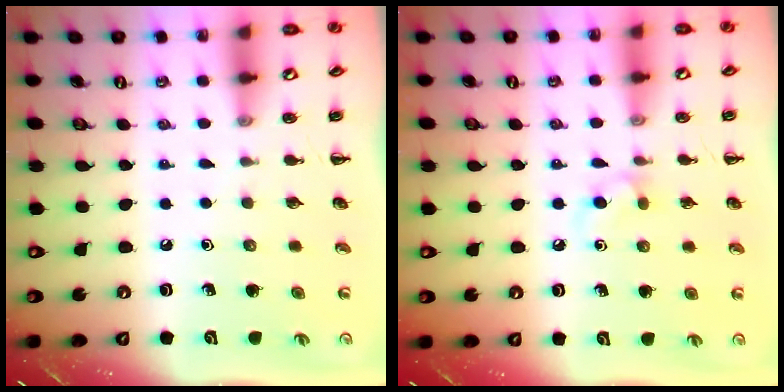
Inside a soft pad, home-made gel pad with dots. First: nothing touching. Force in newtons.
{"total": 4.5, "press": 4.2, "slide": 1.5}